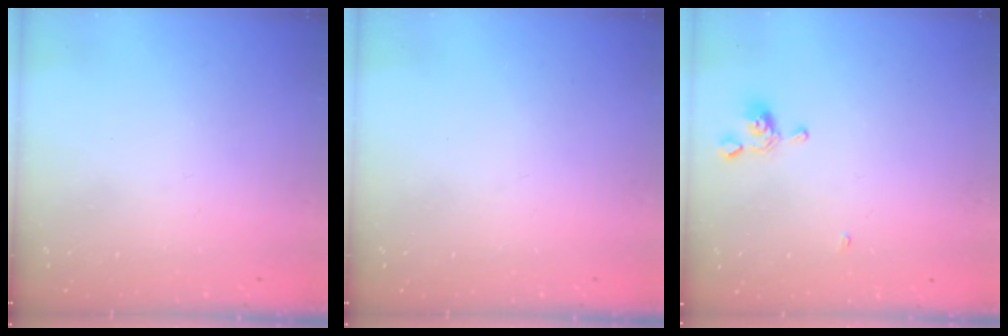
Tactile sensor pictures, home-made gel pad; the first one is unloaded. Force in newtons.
{"total": 0.0}
{"total": 2.2, "press": 2.2, "slide": 0.3}